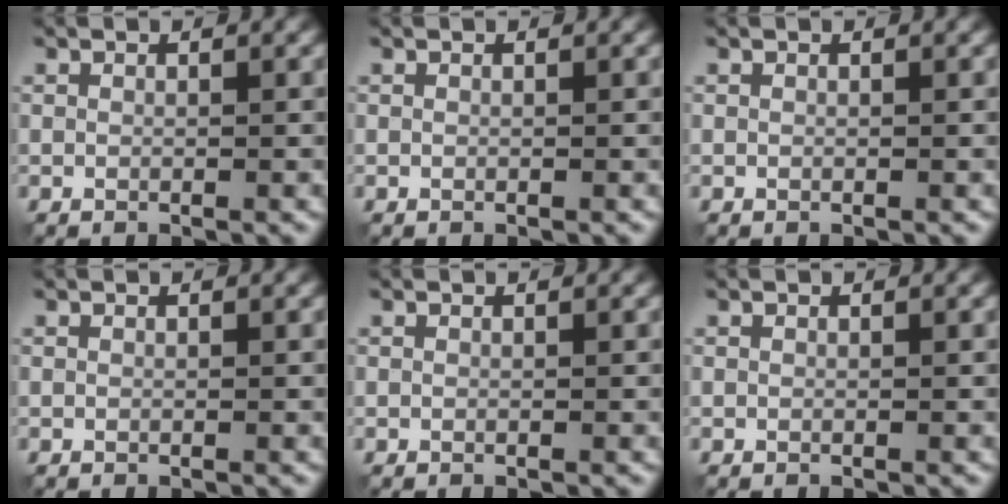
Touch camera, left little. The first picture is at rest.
{"total": 0.0}
{"total": 0.0}
{"total": 0.0}
{"total": 0.0}
{"total": 0.0}